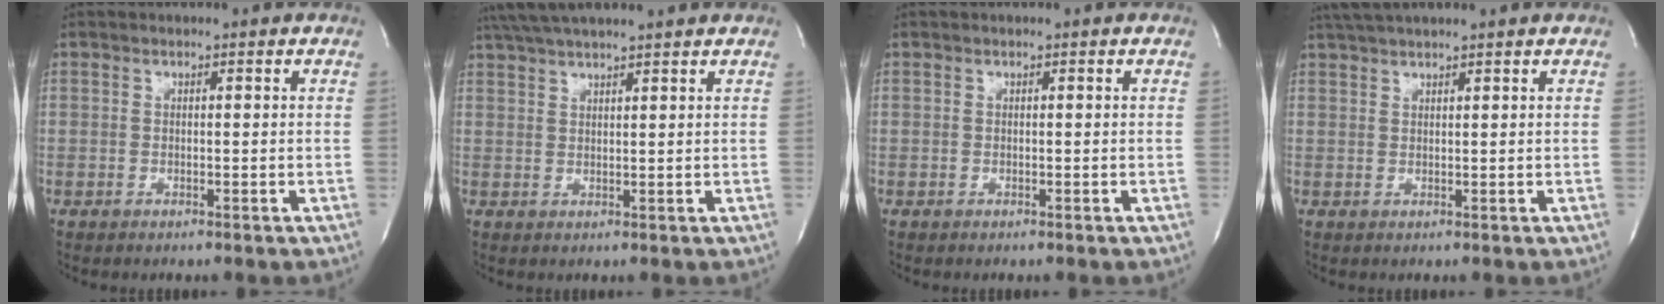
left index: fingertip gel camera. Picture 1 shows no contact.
{"total": 9.6, "force": [8.4, -0.3, 4.6], "torque": [-0.083, 0.032, 0.126]}
{"total": 0.0}
{"total": 5.4, "force": [4.8, -0.4, 2.6], "torque": [-0.046, 0.029, 0.081]}